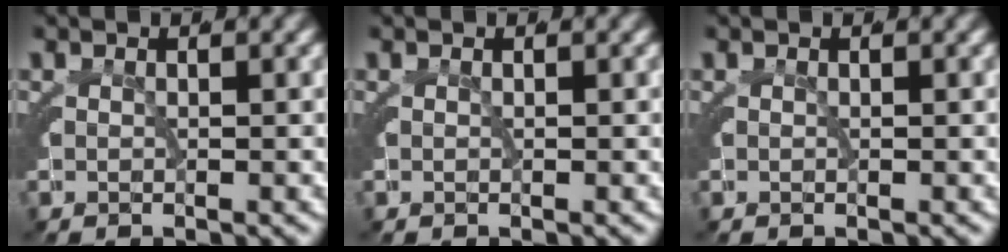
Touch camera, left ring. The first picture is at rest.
{"total": 0.0}
{"total": 0.0}